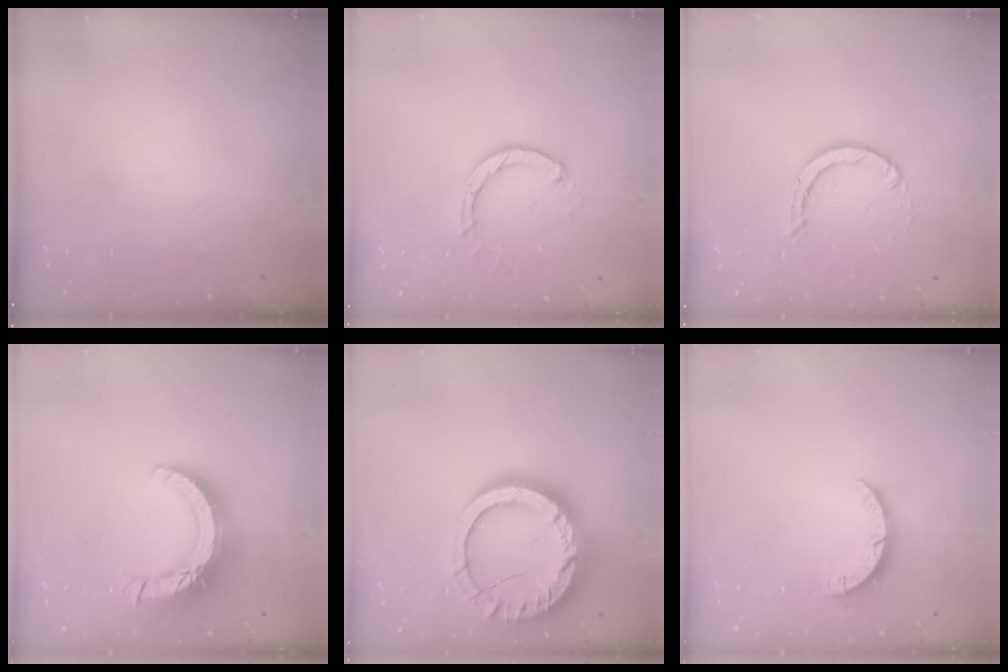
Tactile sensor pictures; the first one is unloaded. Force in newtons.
{"total": 3.0, "press": 3.0, "slide": 0.4}
{"total": 2.9, "press": 2.9, "slide": 0.2}
{"total": 13.9, "press": 13.8, "slide": 1.4}
{"total": 19.6, "press": 19.5, "slide": 1.8}
{"total": 3.5, "press": 3.5, "slide": 0.3}